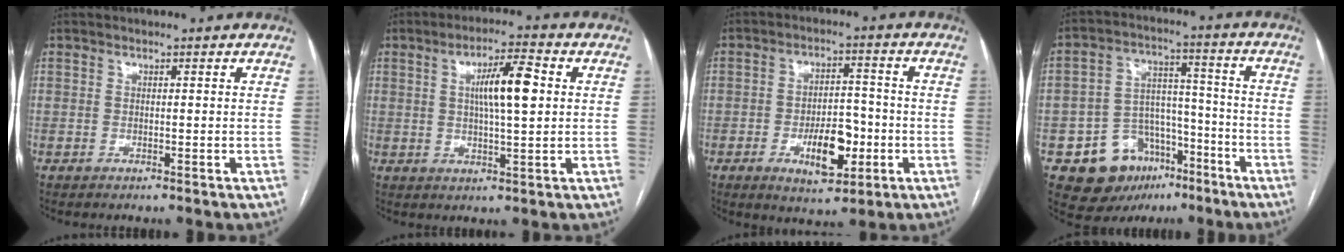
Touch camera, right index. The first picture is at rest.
{"total": 8.2, "force": [1.5, 1.2, 8.0], "torque": [-0.138, 0.010, 0.025]}
{"total": 9.0, "force": [-3.0, 3.8, 7.5], "torque": [-0.123, 0.005, -0.042]}
{"total": 12.8, "force": [-7.2, 9.1, 5.4], "torque": [-0.077, 0.042, -0.103]}